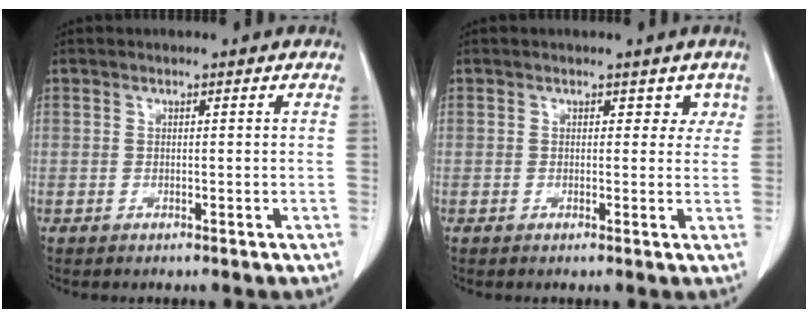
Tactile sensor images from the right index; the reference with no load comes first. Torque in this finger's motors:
{"motor_torque": [-0.02, 0.13, 0.00, -0.01]}